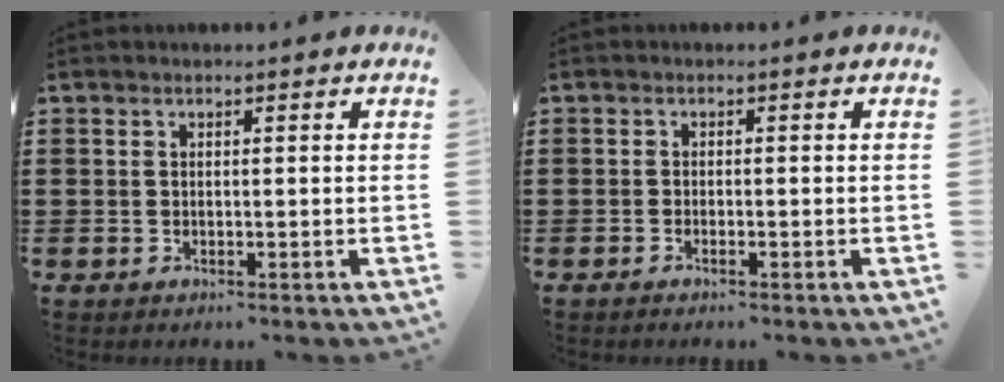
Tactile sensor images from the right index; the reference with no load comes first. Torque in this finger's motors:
{"motor_torque": [-0.20, 0.21, -0.01, 0.00]}